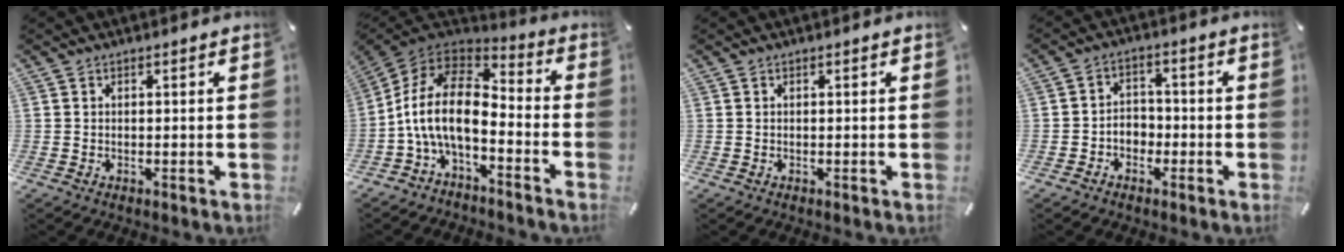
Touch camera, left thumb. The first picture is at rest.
{"total": 14.7, "force": [-3.9, 7.7, 11.9], "torque": [-0.251, 0.010, -0.073]}
{"total": 0.0}
{"total": 4.3, "force": [-2.1, 3.6, 1.2], "torque": [-0.023, 0.016, -0.040]}